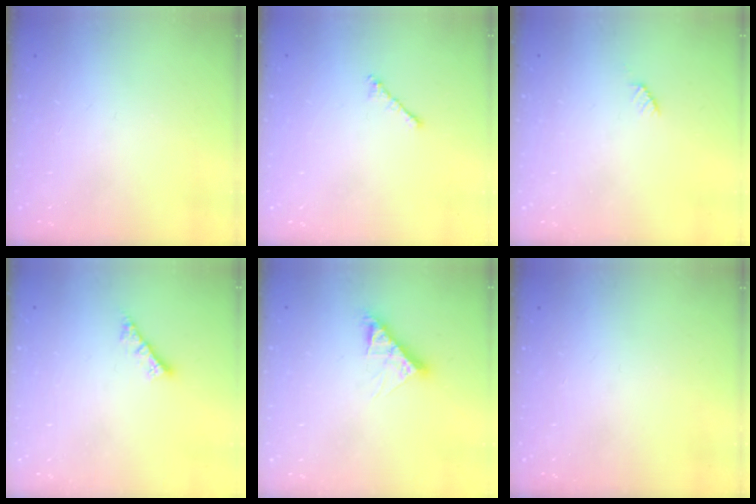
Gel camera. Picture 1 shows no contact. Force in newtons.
{"total": 1.0, "press": 0.9, "slide": 0.4}
{"total": 4.3, "press": 4.3, "slide": 0.6}
{"total": 3.6, "press": 3.6, "slide": 0.1}
{"total": 8.3, "press": 8.3, "slide": 0.5}
{"total": 0.0}